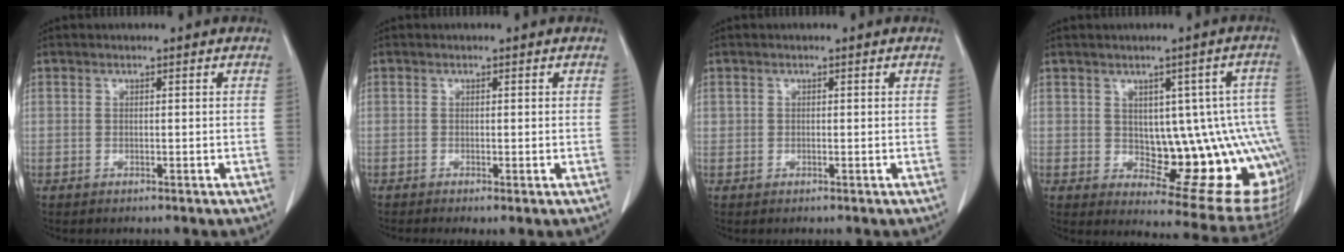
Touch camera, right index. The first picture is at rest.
{"total": 1.4, "force": [-0.5, 0.2, 1.2], "torque": [-0.021, -0.005, -0.008]}
{"total": 0.0}
{"total": 15.8, "force": [-1.1, 5.8, 14.6], "torque": [-0.127, 0.017, 0.006]}